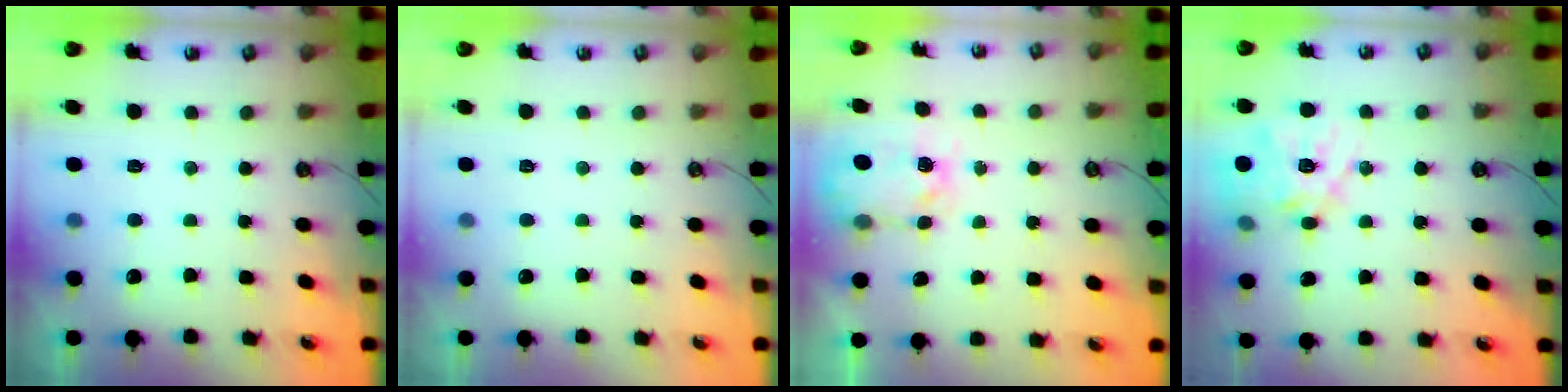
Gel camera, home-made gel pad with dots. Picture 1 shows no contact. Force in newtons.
{"total": 0.0}
{"total": 5.6, "press": 5.6, "slide": 0.4}
{"total": 16.8, "press": 16.7, "slide": 1.5}